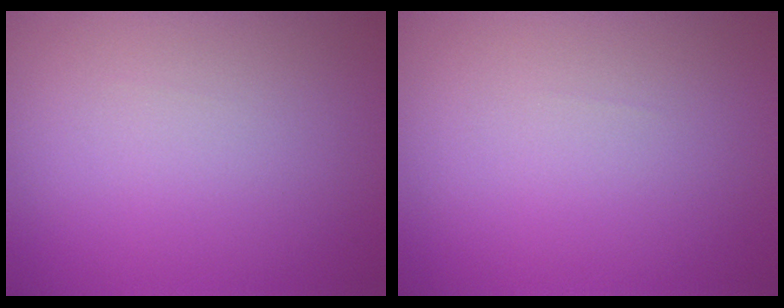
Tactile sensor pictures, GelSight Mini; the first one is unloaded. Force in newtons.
{"total": 0.0}